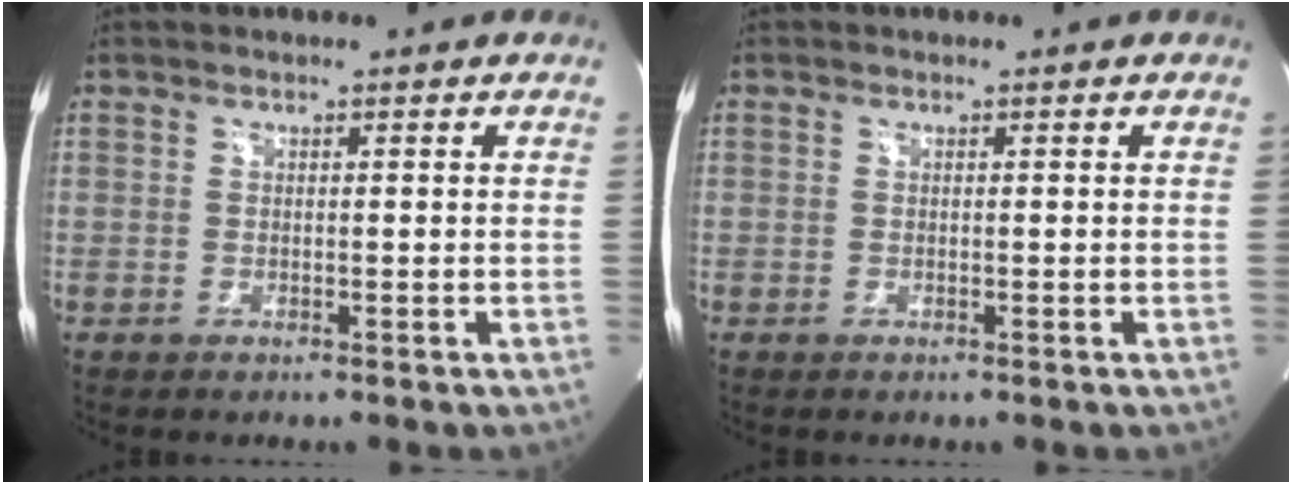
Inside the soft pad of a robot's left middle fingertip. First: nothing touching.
{"total": 0.0}